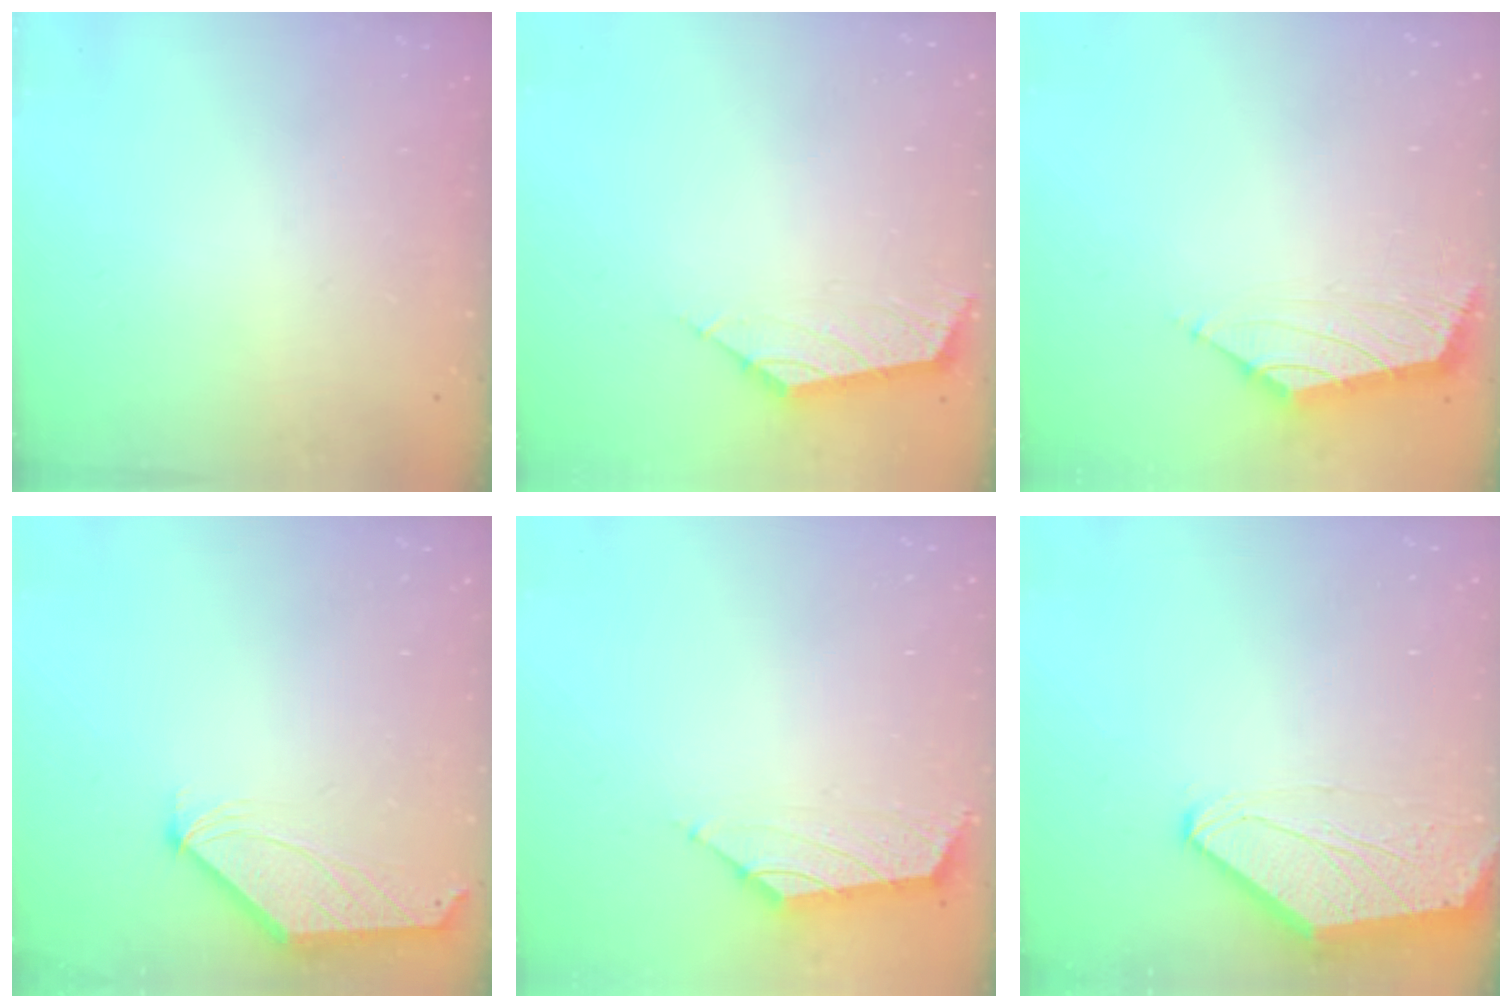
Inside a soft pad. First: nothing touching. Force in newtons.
{"total": 3.0, "press": 2.9, "slide": 0.8}
{"total": 2.5, "press": 2.4, "slide": 0.6}
{"total": 1.0, "press": 0.9, "slide": 0.3}
{"total": 1.6, "press": 1.4, "slide": 0.7}
{"total": 0.0}